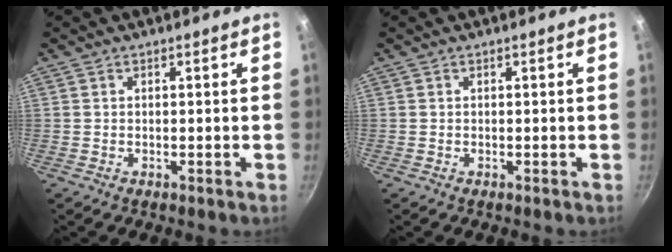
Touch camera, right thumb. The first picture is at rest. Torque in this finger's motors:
{"motor_torque": [0.00, 0.00, 0.00, 0.00, 0.00]}